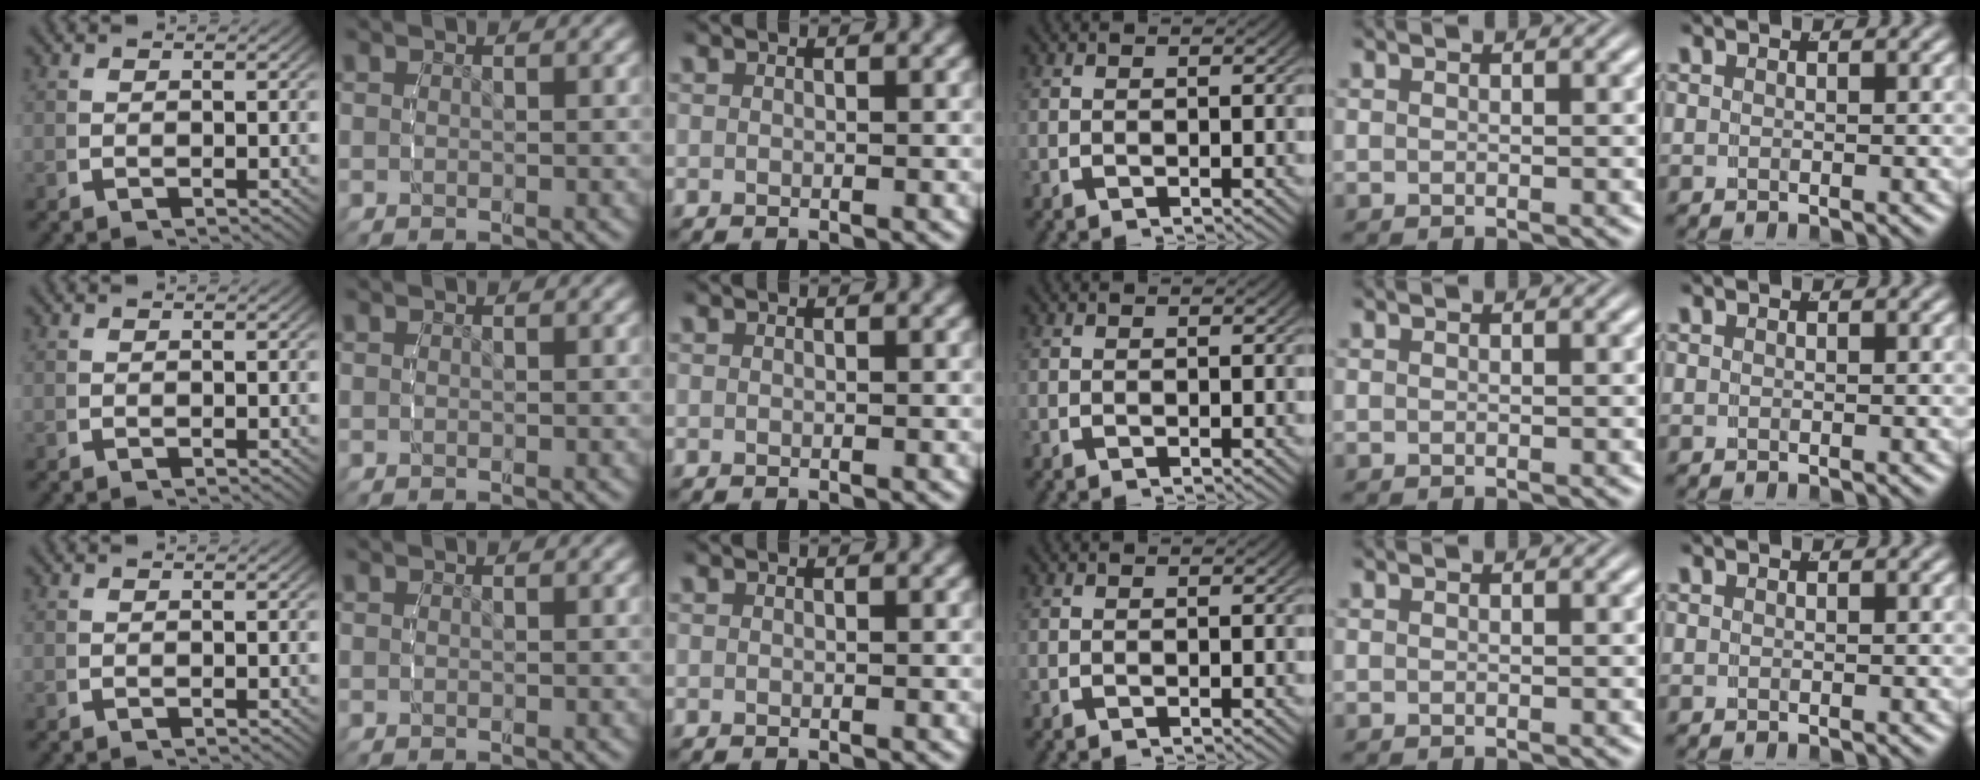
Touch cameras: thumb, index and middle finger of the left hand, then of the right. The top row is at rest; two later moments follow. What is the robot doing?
{"motion": "reach", "object": "paper"}